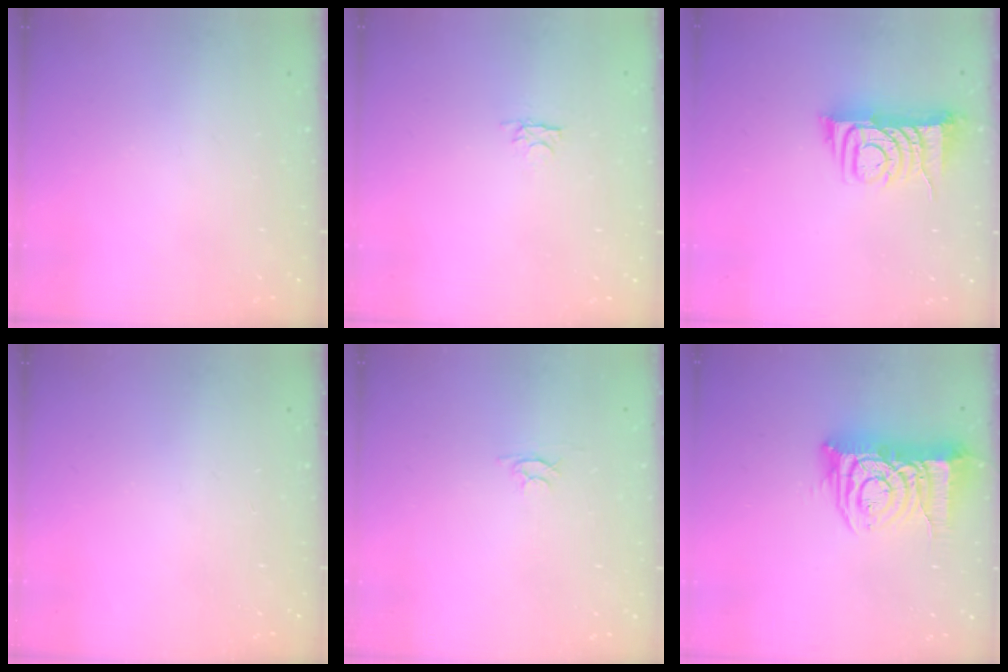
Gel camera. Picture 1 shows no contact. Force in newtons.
{"total": 2.8, "press": 2.7, "slide": 0.4}
{"total": 7.9, "press": 7.9, "slide": 1.0}
{"total": 0.0}
{"total": 2.4, "press": 2.4, "slide": 0.3}
{"total": 11.9, "press": 11.9, "slide": 1.2}